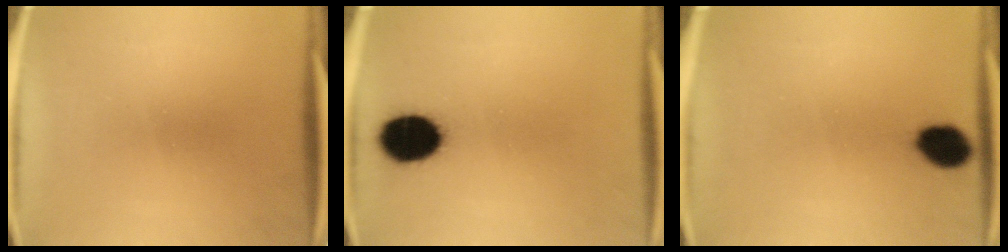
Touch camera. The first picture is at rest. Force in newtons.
{"total": 12.0}
{"total": 7.0}